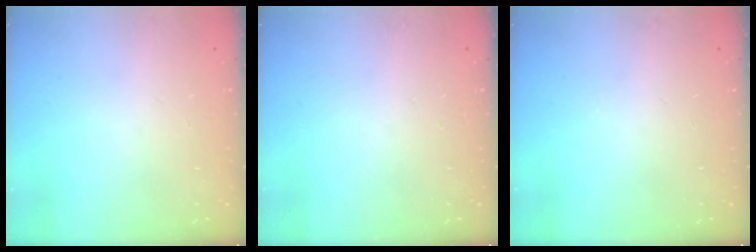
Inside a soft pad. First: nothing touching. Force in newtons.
{"total": 0.0}
{"total": 0.0}